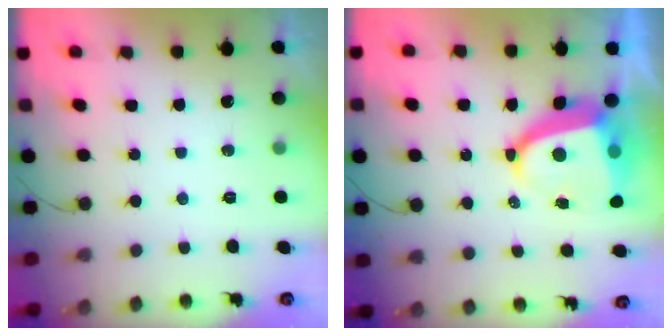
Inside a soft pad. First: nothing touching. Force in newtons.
{"total": 11.0, "press": 10.9, "slide": 1.8}